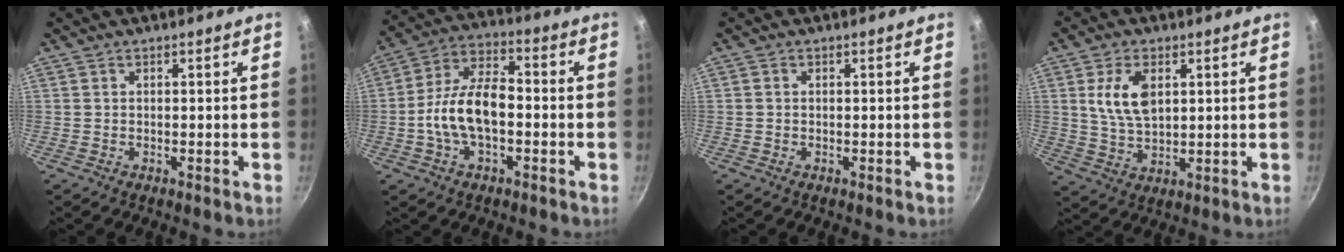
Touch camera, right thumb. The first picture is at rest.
{"total": 12.7, "force": [-2.3, 6.8, 10.5], "torque": [-0.176, 0.042, -0.054]}
{"total": 0.5, "force": [-0.1, 0.5, 0.2], "torque": [-0.002, 0.002, -0.003]}
{"total": 8.7, "force": [2.5, 5.1, 6.7], "torque": [-0.118, -0.014, 0.049]}